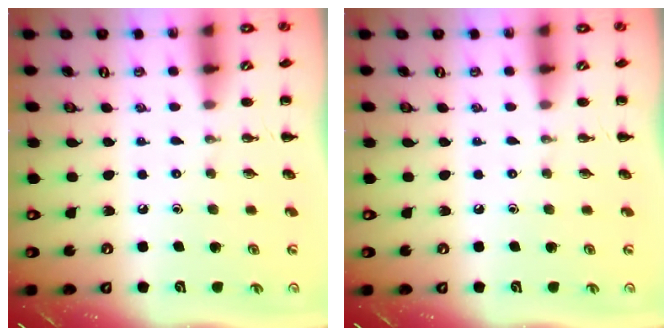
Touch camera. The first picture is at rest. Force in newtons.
{"total": 0.0}